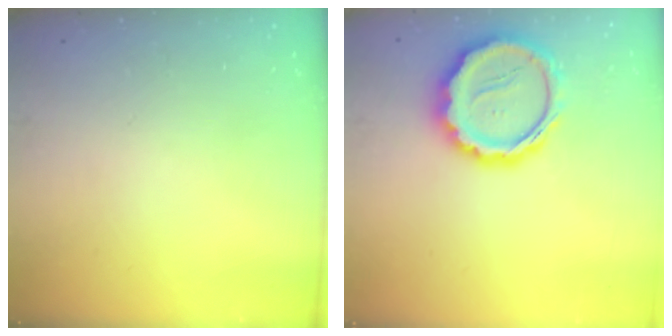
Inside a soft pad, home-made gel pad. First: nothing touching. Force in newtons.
{"total": 16.7, "press": 16.4, "slide": 3.1}